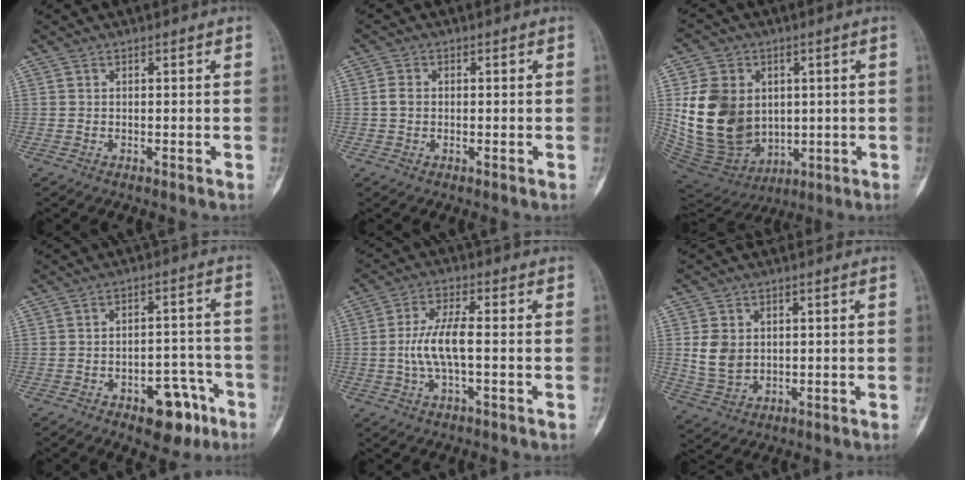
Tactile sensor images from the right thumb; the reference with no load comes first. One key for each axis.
{"total": 2.2, "fx": 0.1, "fy": 1.7, "fz": 1.4, "tx": -0.028, "ty": 0.004, "tz": -0.001}
{"total": 18.4, "fx": 1.7, "fy": 14.3, "fz": 11.4, "tx": -0.184, "ty": -0.013, "tz": 0.059}
{"total": 9.8, "fx": -5.3, "fy": 5.1, "fz": 6.5, "tx": -0.057, "ty": 0.045, "tz": -0.065}
{"total": 7.3, "fx": -0.8, "fy": 2.2, "fz": 6.9, "tx": -0.151, "ty": 0.015, "tz": -0.019}
{"total": 6.6, "fx": 1.0, "fy": 5.1, "fz": 4.0, "tx": -0.066, "ty": -0.007, "tz": 0.033}